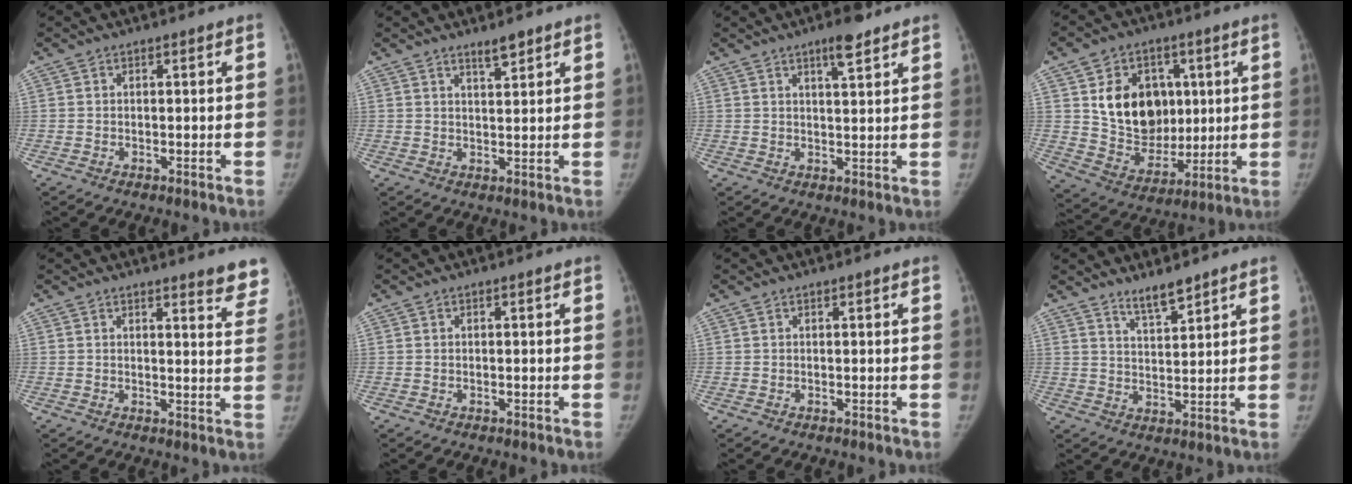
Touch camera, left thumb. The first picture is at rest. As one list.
[{"total": 2.9, "force": [2.4, 0.5, 1.7], "torque": [-0.023, -0.020, 0.041]}, {"total": 4.8, "force": [3.3, 1.0, 3.3], "torque": [-0.046, -0.020, 0.050]}, {"total": 16.1, "force": [3.9, 12.7, 9.1], "torque": [-0.094, -0.018, 0.083]}, {"total": 7.9, "force": [6.9, 1.2, 3.7], "torque": [-0.013, -0.040, 0.060]}, {"total": 0.0}, {"total": 0.0}, {"total": 4.9, "force": [4.3, 0.8, 2.2], "torque": [-0.028, -0.034, 0.079]}]